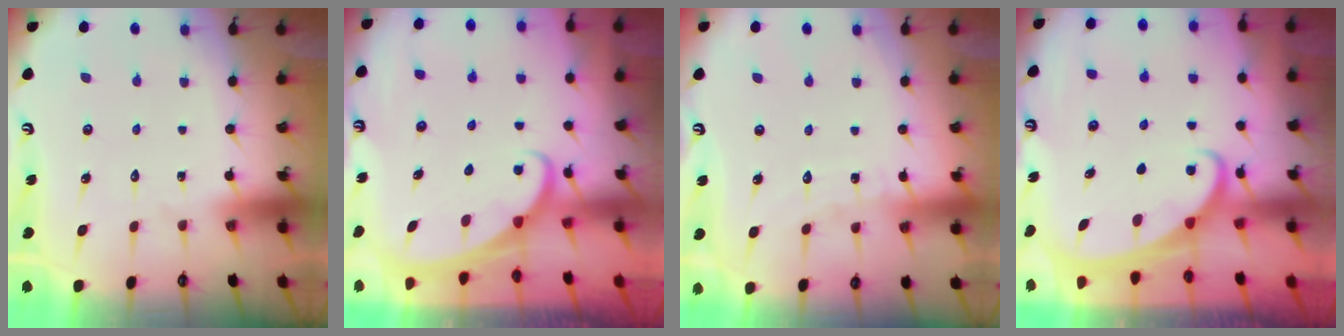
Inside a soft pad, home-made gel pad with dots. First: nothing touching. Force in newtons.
{"total": 2.0, "press": 2.0, "slide": 0.1}
{"total": 5.5, "press": 5.5, "slide": 0.4}
{"total": 2.1, "press": 2.1, "slide": 0.3}